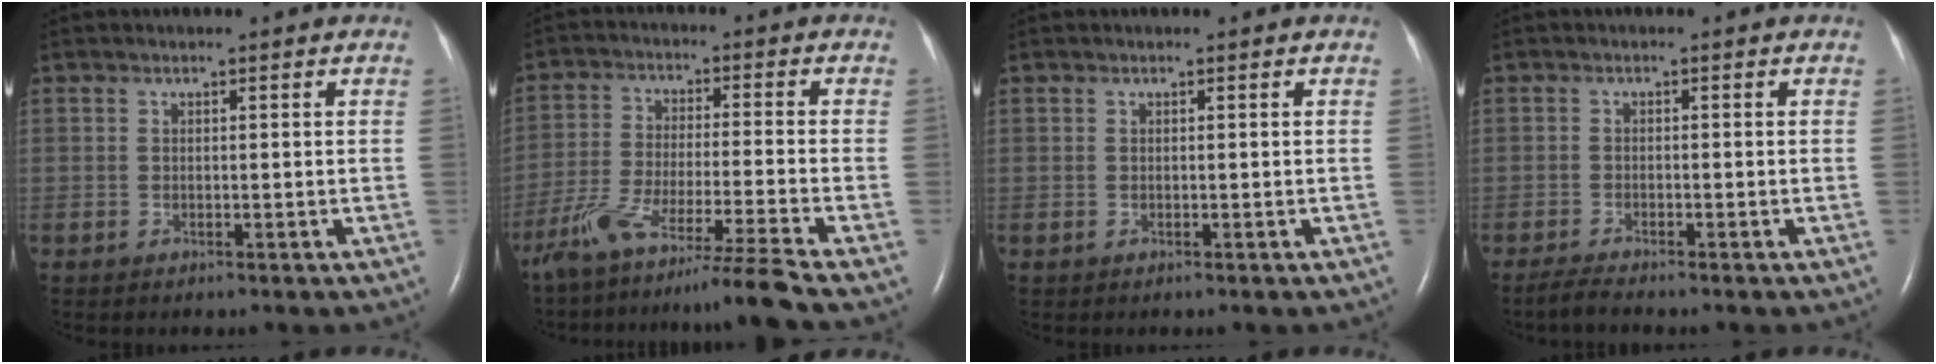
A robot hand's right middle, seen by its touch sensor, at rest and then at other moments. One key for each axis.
{"total": 13.3, "fx": -11.0, "fy": -3.2, "fz": 6.7, "tx": -0.104, "ty": -0.036, "tz": -0.184}
{"total": 0.0}
{"total": 2.1, "fx": -1.9, "fy": -0.2, "fz": 0.8, "tx": -0.031, "ty": -0.010, "tz": -0.040}